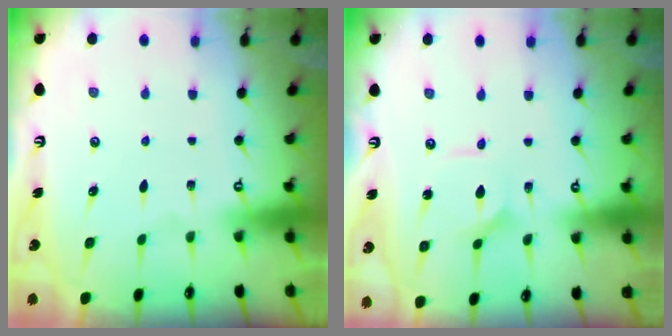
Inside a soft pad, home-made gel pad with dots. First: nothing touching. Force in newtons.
{"total": 2.4, "press": 2.4, "slide": 0.2}